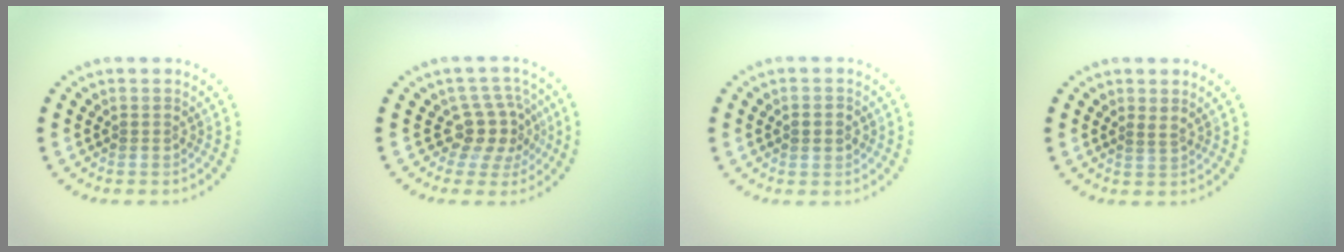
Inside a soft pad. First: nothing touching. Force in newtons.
{"total": 3.5, "press": 2.7, "slide": 2.3}
{"total": 2.0, "press": 1.9, "slide": 0.3}
{"total": 0.7, "press": 0.3, "slide": 0.6}